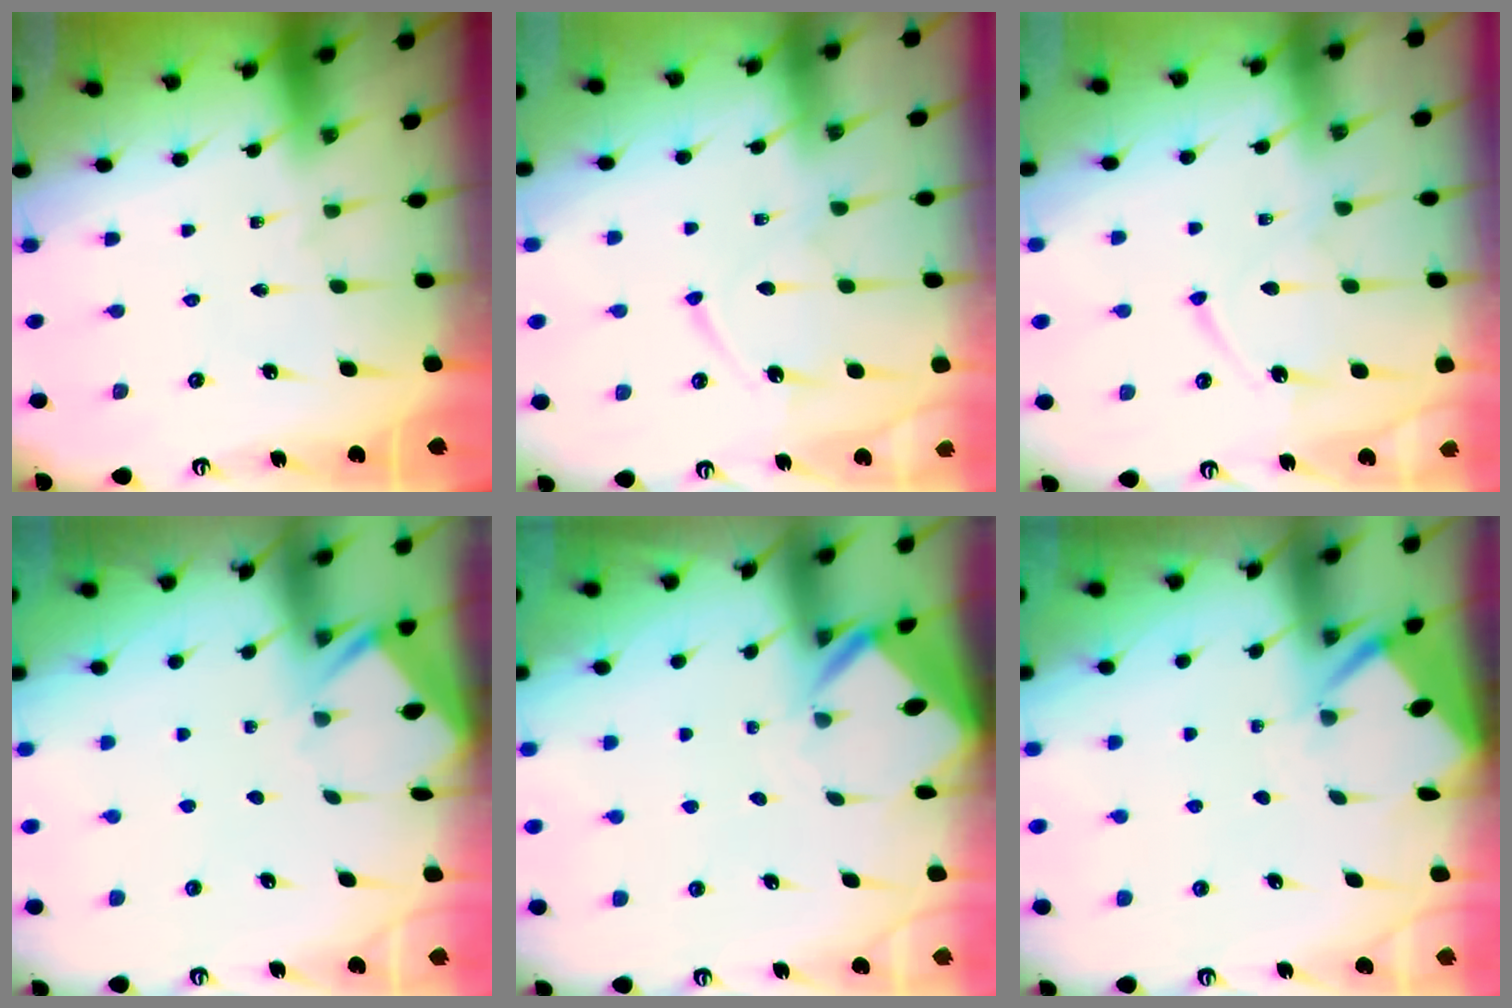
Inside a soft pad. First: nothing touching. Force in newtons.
{"total": 9.6, "press": 9.6, "slide": 1.1}
{"total": 9.6, "press": 9.6, "slide": 1.1}
{"total": 3.7, "press": 3.7, "slide": 0.3}
{"total": 2.8, "press": 2.8, "slide": 0.2}
{"total": 2.8, "press": 2.8, "slide": 0.3}